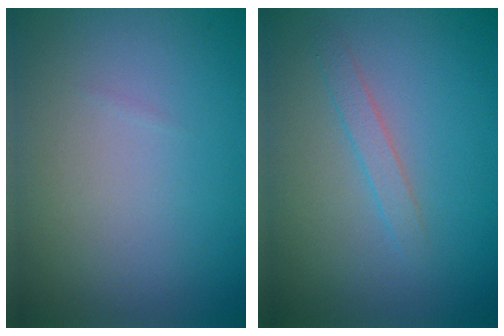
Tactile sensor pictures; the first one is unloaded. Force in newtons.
{"total": 1.3, "press": 1.3, "slide": 0.1}